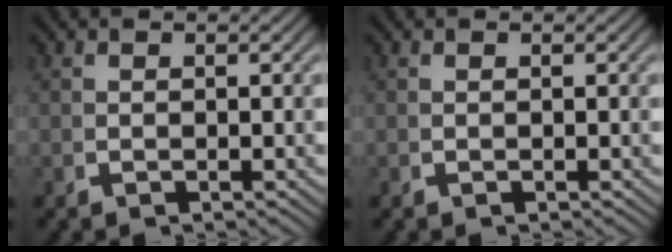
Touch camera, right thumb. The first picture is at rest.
{"total": 0.0}